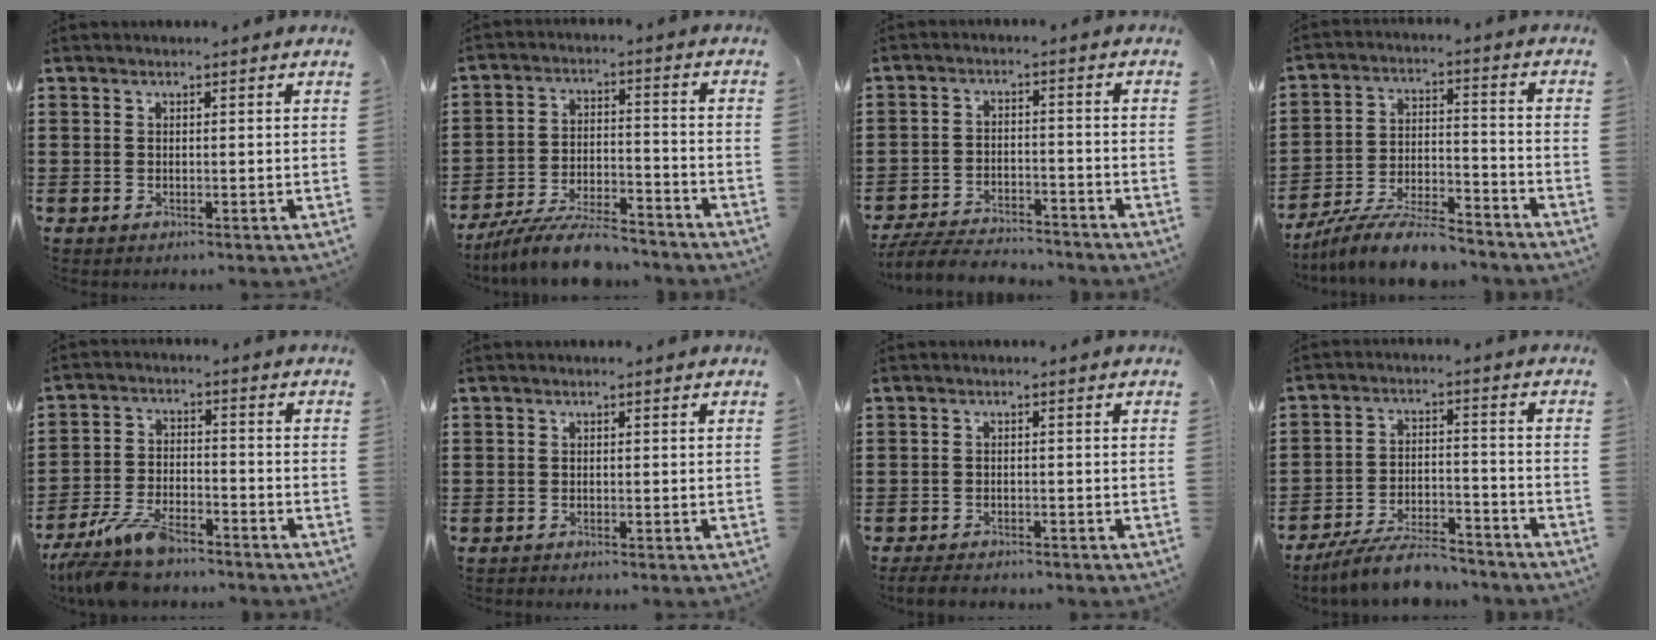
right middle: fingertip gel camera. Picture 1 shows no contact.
{"total": 8.8, "force": [-8.0, 1.2, 3.5], "torque": [-0.061, 0.015, -0.150]}
{"total": 5.9, "force": [-5.7, 0.9, 1.1], "torque": [-0.025, 0.008, -0.112]}
{"total": 9.0, "force": [-8.2, 0.9, 3.6], "torque": [-0.069, 0.012, -0.158]}
{"total": 8.3, "force": [-6.9, 2.2, 4.0], "torque": [-0.091, 0.003, -0.134]}
{"total": 0.5, "force": [-0.5, 0.1, -0.1], "torque": [0.002, 0.001, -0.011]}
{"total": 2.1, "force": [-2.1, 0.4, 0.3], "torque": [-0.010, -0.001, -0.043]}
{"total": 8.5, "force": [-7.6, 1.6, 3.5], "torque": [-0.061, 0.016, -0.142]}